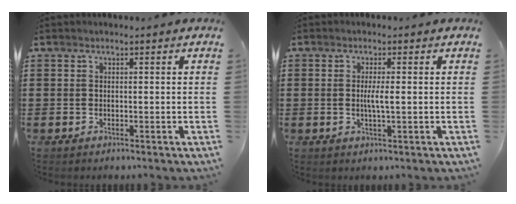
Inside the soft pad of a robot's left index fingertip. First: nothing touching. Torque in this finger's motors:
{"motor_torque": [0.22, -0.04, 0.05, 0.06]}